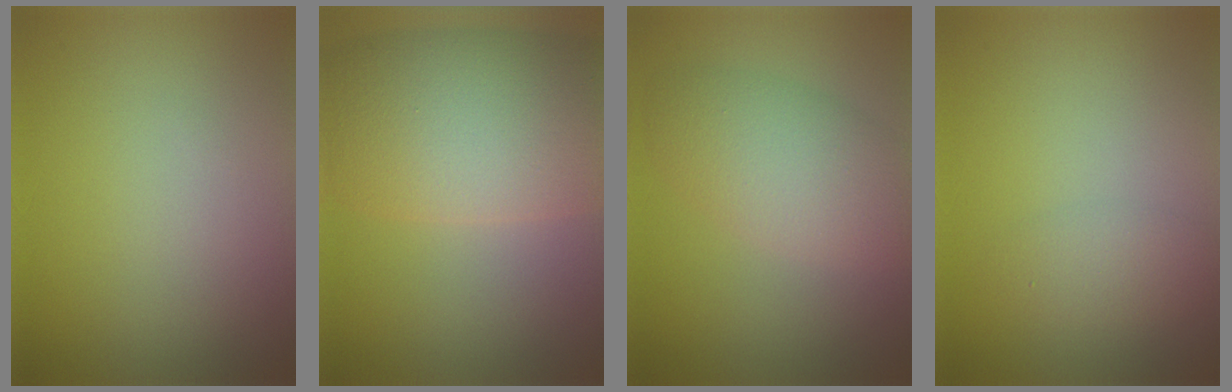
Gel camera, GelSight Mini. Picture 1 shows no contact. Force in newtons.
{"total": 11.7, "press": 11.7, "slide": 0.1}
{"total": 5.5, "press": 5.5, "slide": 0.1}
{"total": 1.8, "press": 1.8, "slide": 0.1}